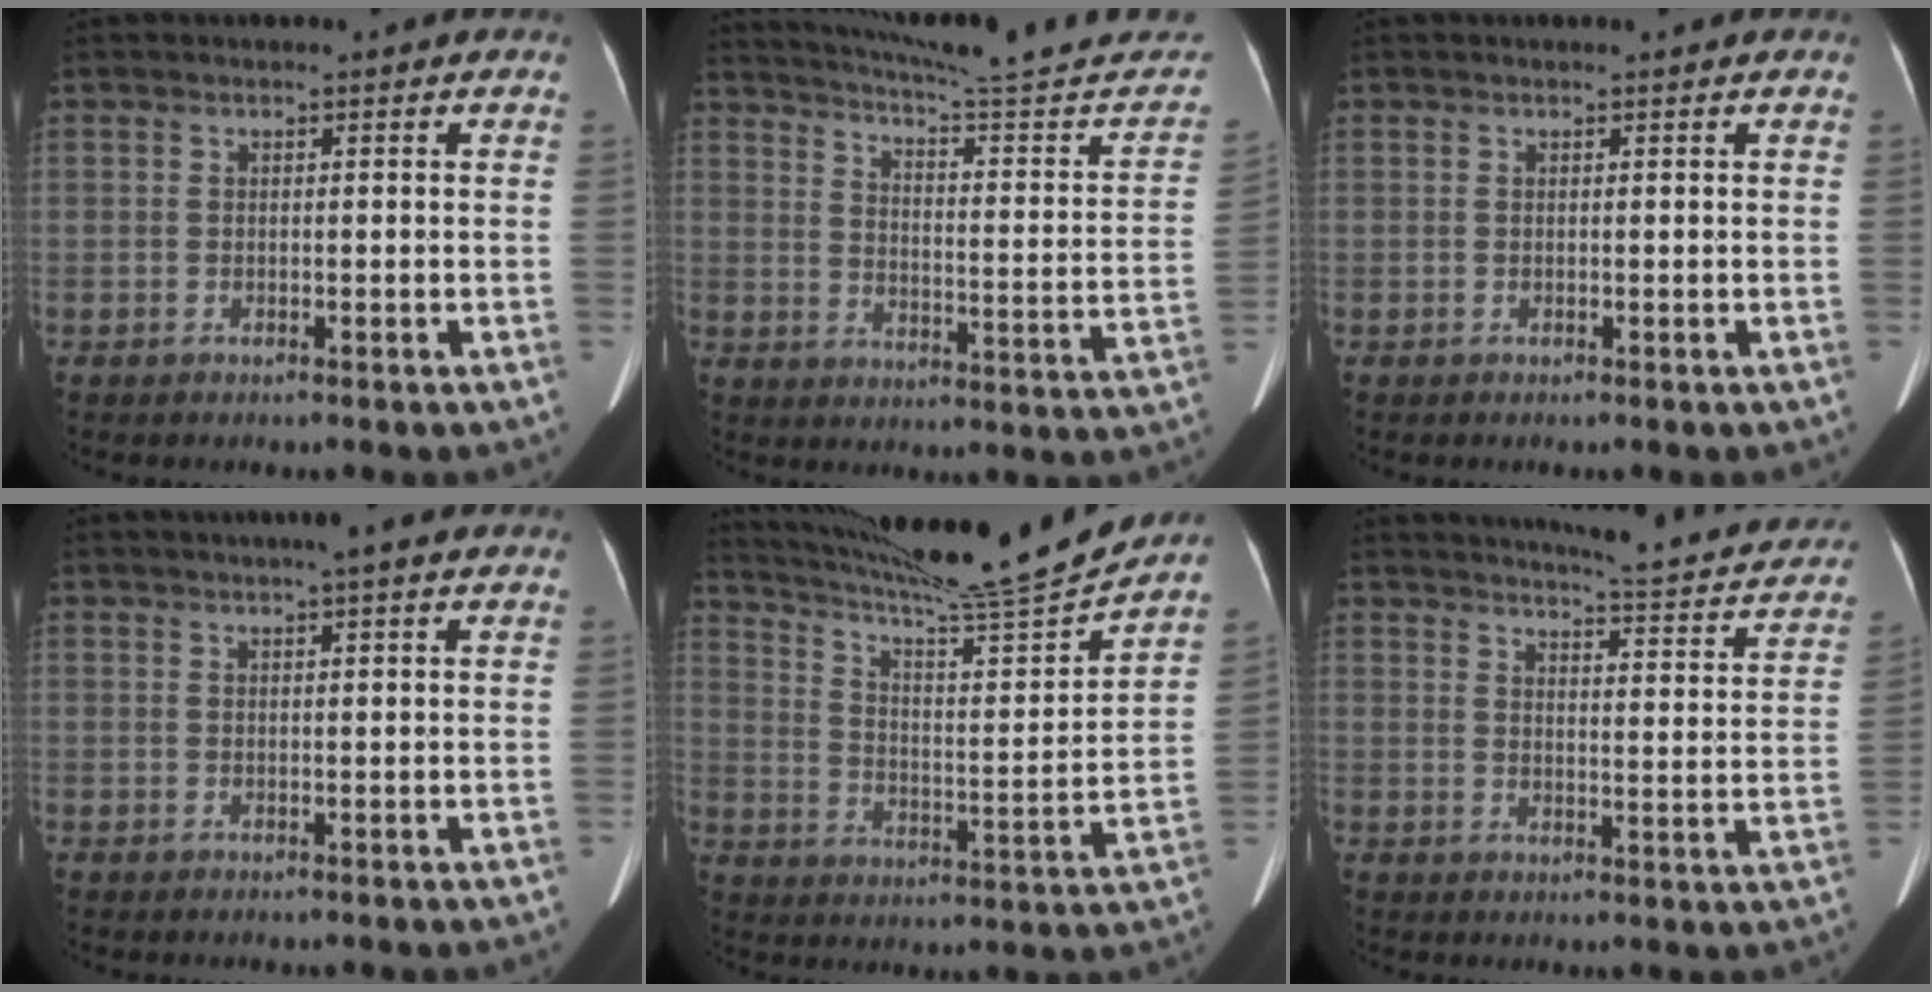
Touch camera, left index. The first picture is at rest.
{"total": 26.4, "force": [24.5, 0.8, 9.8], "torque": [-0.141, -0.079, 0.309]}
{"total": 0.8, "force": [0.8, -0.1, 0.3], "torque": [-0.005, 0.006, 0.012]}
{"total": 3.9, "force": [2.9, -0.1, 2.6], "torque": [-0.036, 0.021, 0.044]}
{"total": 20.4, "force": [18.7, -2.0, 8.0], "torque": [-0.143, -0.045, 0.282]}
{"total": 17.9, "force": [16.7, 1.8, 6.2], "torque": [-0.080, -0.044, 0.196]}